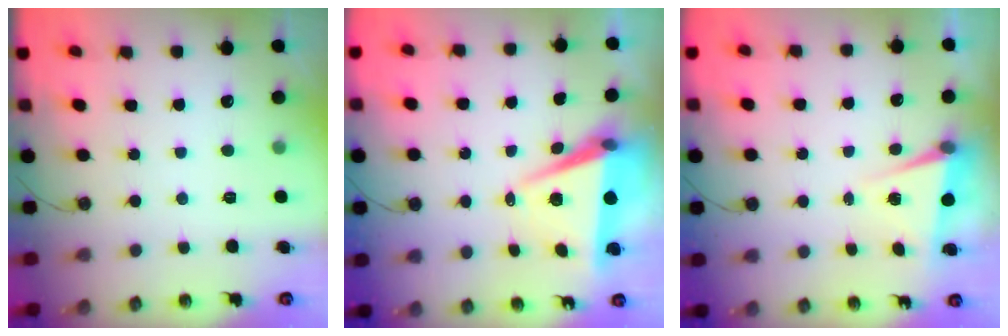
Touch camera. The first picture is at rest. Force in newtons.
{"total": 7.3, "press": 5.8, "slide": 4.4}
{"total": 4.5, "press": 3.4, "slide": 2.9}